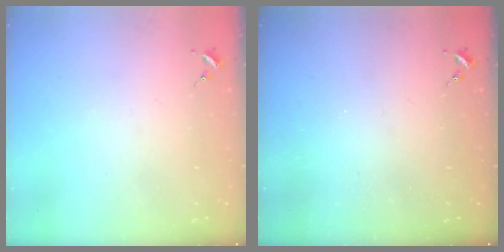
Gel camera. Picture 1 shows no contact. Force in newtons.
{"total": 0.0}